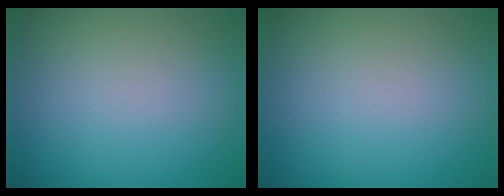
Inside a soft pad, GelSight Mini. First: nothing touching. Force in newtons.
{"total": 0.0}